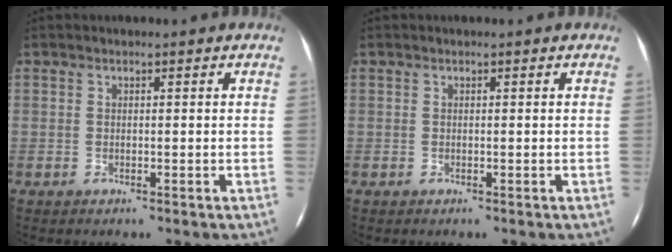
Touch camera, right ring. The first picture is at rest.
{"total": 0.0}